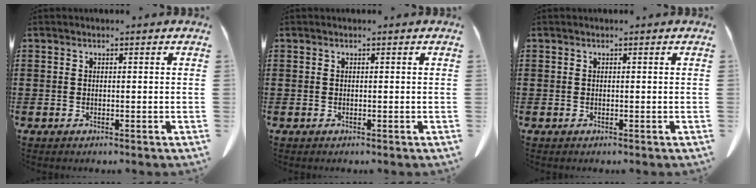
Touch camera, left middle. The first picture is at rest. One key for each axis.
{"total": 0.0}
{"total": 0.0}